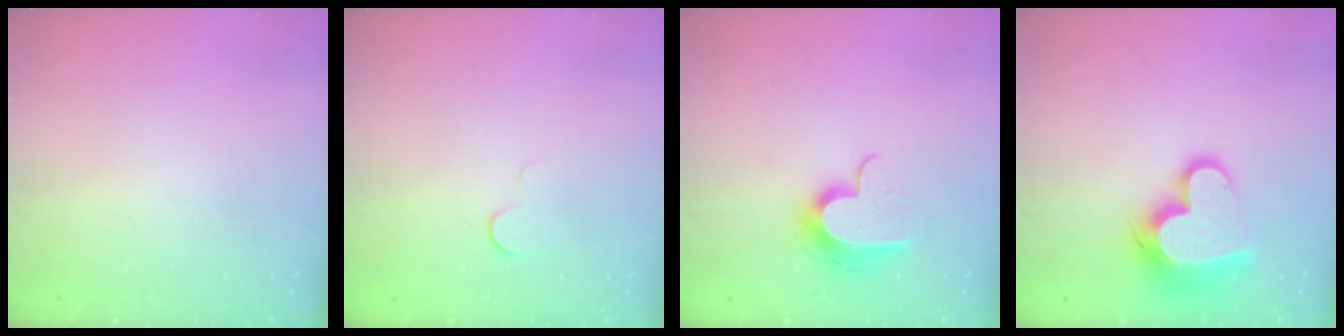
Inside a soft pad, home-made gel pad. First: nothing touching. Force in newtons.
{"total": 5.0, "press": 5.0, "slide": 0.5}
{"total": 10.3, "press": 10.2, "slide": 1.0}
{"total": 16.9, "press": 16.9, "slide": 1.7}